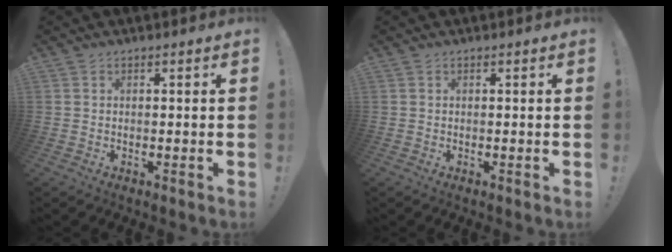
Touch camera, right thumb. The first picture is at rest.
{"total": 0.0}